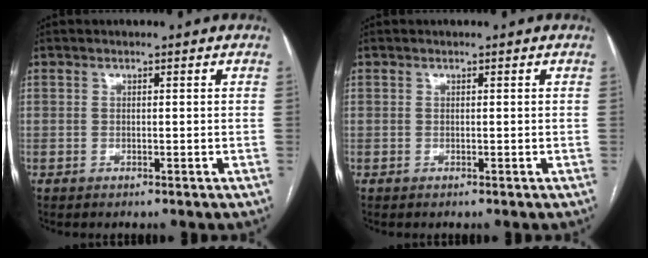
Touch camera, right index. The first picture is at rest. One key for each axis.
{"total": 0.0}